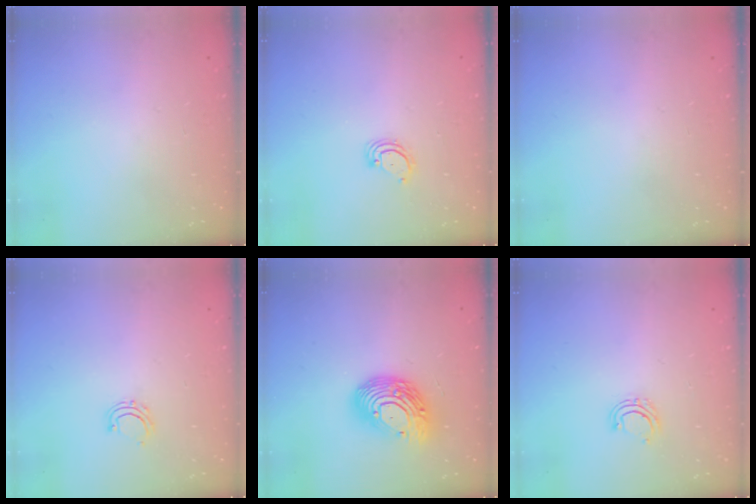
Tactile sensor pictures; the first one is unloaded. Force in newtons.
{"total": 2.8, "press": 2.8, "slide": 0.2}
{"total": 0.0}
{"total": 5.1, "press": 5.1, "slide": 0.7}
{"total": 16.4, "press": 16.4, "slide": 1.2}
{"total": 4.7, "press": 4.7, "slide": 0.8}